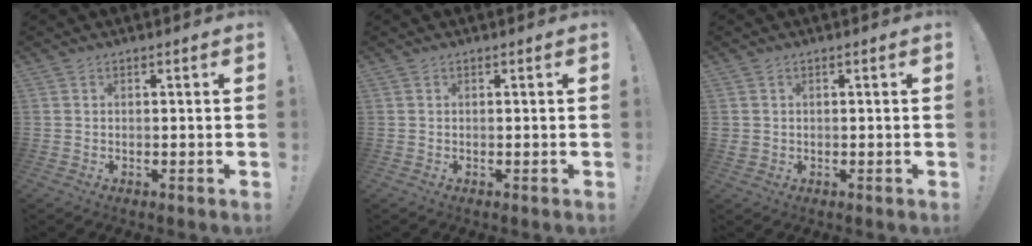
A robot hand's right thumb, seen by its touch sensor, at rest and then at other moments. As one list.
[{"total": 0.0}, {"total": 1.4, "force": [0.4, 1.3, 0.3], "torque": [-0.006, 0.001, 0.008]}]